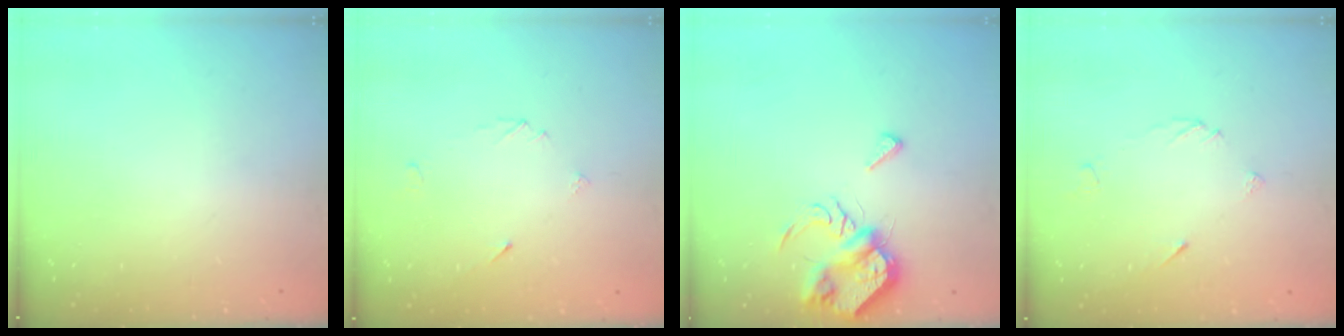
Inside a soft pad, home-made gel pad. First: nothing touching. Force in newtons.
{"total": 2.6, "press": 2.6, "slide": 0.2}
{"total": 8.1, "press": 8.1, "slide": 0.5}
{"total": 4.0, "press": 4.0, "slide": 0.5}